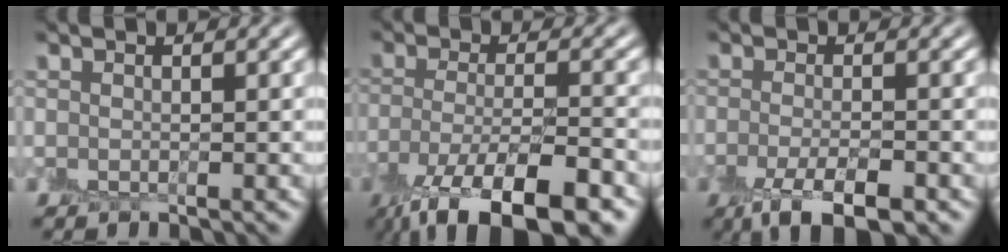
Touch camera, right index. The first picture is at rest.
{"total": 10.8, "force": [-7.0, 3.2, 7.6], "torque": [-0.143, -0.023, -0.121]}
{"total": 5.0, "force": [-3.0, 1.4, 3.7], "torque": [-0.069, -0.011, -0.053]}